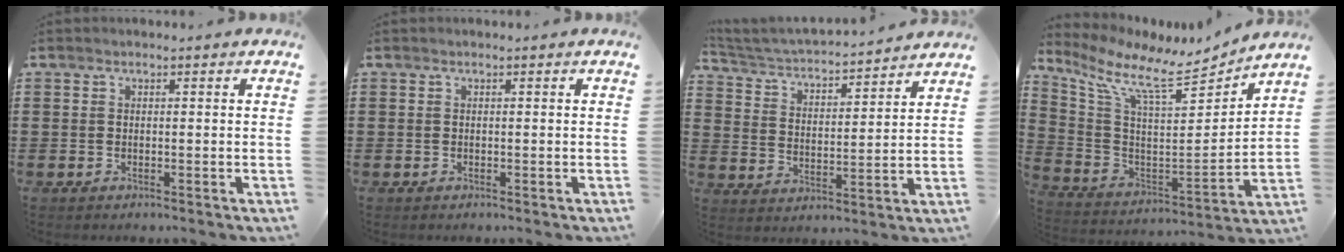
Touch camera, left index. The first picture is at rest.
{"total": 0.0}
{"total": 3.1, "force": [3.1, 0.0, 0.6], "torque": [-0.034, -0.030, 0.043]}
{"total": 9.7, "force": [8.0, 1.7, 5.3], "torque": [-0.137, -0.061, 0.130]}